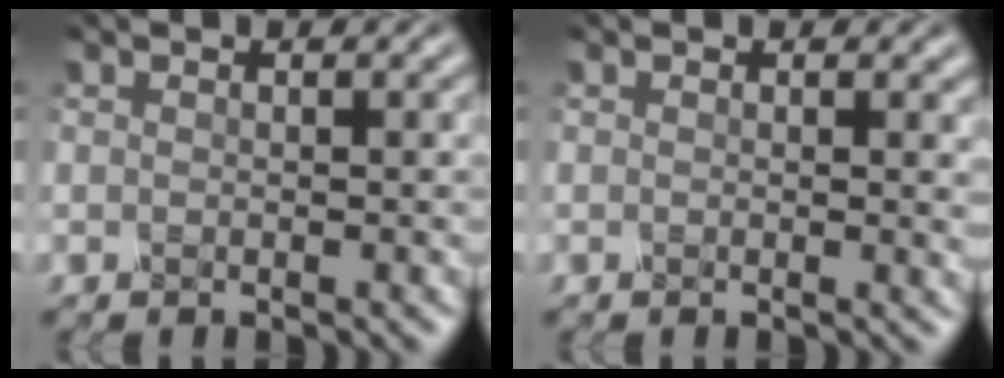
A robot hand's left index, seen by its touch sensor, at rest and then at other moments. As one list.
[{"total": 1.4, "force": [0.2, 0.4, 1.3], "torque": [-0.012, -0.001, -0.001]}]